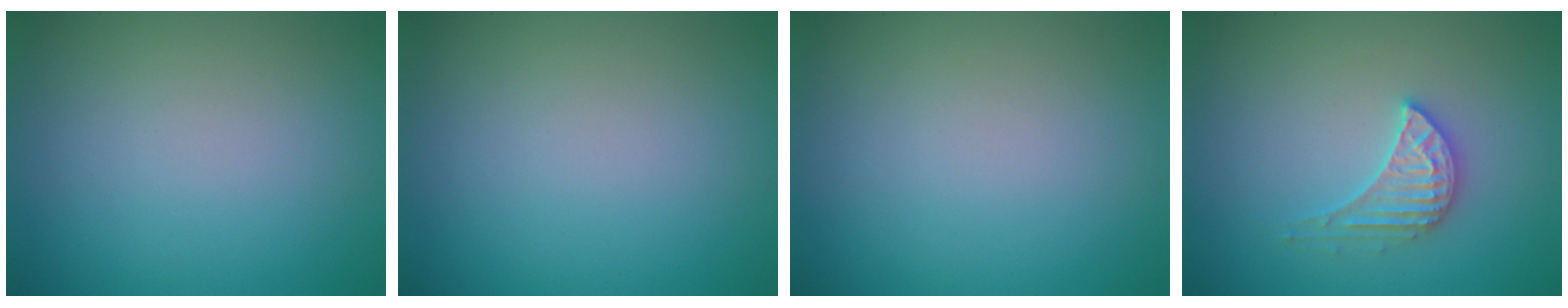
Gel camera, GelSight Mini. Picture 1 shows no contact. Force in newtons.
{"total": 0.0}
{"total": 0.0}
{"total": 3.0, "press": 2.9, "slide": 0.4}